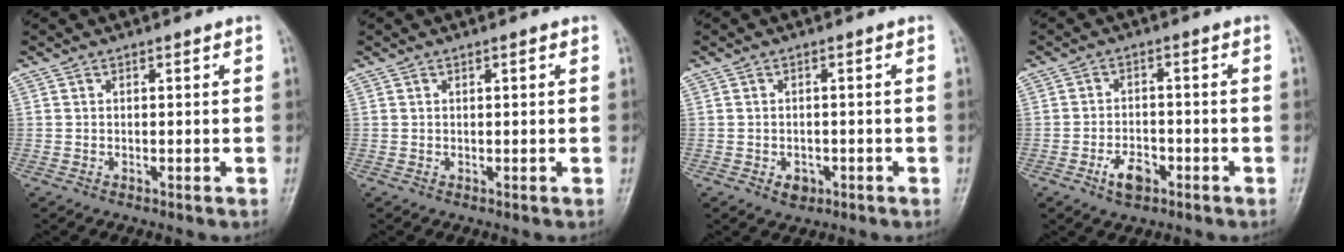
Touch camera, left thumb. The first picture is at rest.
{"total": 0.7, "force": [0.3, 0.3, 0.6], "torque": [-0.006, 0.001, 0.004]}
{"total": 2.4, "force": [-1.1, 1.9, 1.0], "torque": [-0.003, 0.003, -0.012]}
{"total": 4.8, "force": [-2.6, 2.8, 2.9], "torque": [-0.040, 0.014, -0.047]}